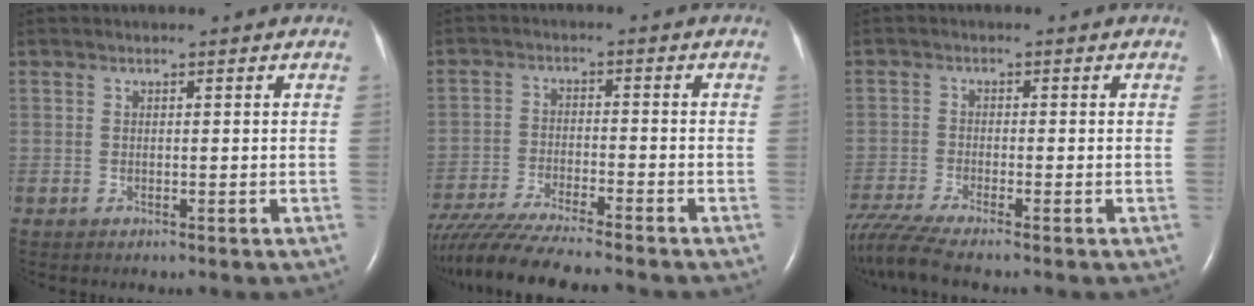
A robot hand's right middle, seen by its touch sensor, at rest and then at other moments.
{"total": 14.0, "force": [-12.4, 0.1, 6.5], "torque": [-0.109, -0.028, -0.205]}
{"total": 6.8, "force": [-5.9, -0.8, 3.2], "torque": [-0.065, -0.021, -0.109]}